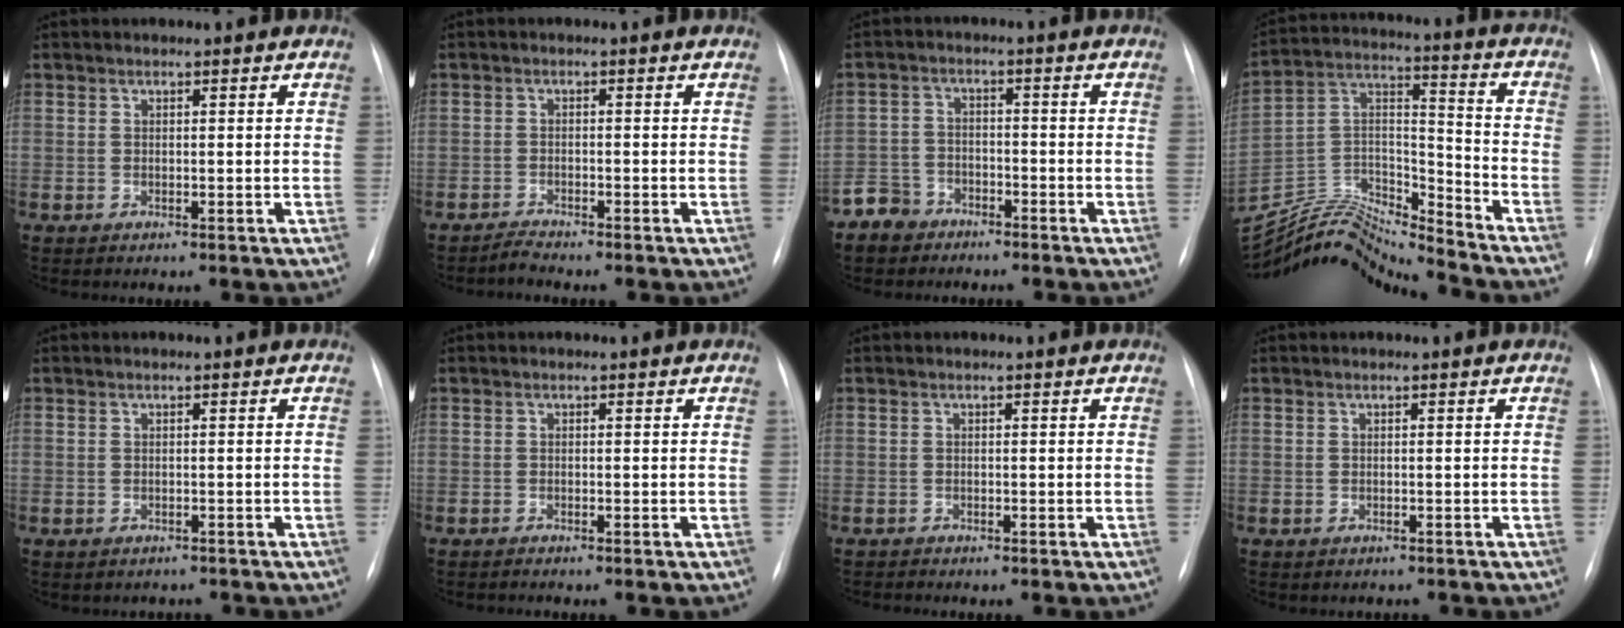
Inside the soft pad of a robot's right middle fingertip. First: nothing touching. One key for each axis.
{"total": 1.6, "fx": -1.5, "fy": -0.4, "fz": -0.1, "tx": 0.000, "ty": -0.008, "tz": -0.029}
{"total": 5.0, "fx": -3.9, "fy": 3.0, "fz": -0.1, "tx": 0.003, "ty": 0.003, "tz": -0.079}
{"total": 16.1, "fx": -16.0, "fy": -0.4, "fz": 1.9, "tx": -0.032, "ty": 0.051, "tz": -0.290}
{"total": 1.5, "fx": -1.3, "fy": 0.9, "fz": 0.2, "tx": -0.007, "ty": 0.002, "tz": -0.014}
{"total": 0.6, "fx": -0.6, "fy": -0.2, "fz": 0.2, "tx": -0.004, "ty": -0.001, "tz": -0.011}
{"total": 0.5, "fx": -0.5, "fy": -0.1, "fz": -0.1, "tx": -0.003, "ty": -0.005, "tz": -0.010}
{"total": 0.6, "fx": -0.5, "fy": 0.4, "fz": 0.2, "tx": -0.006, "ty": 0.000, "tz": -0.005}